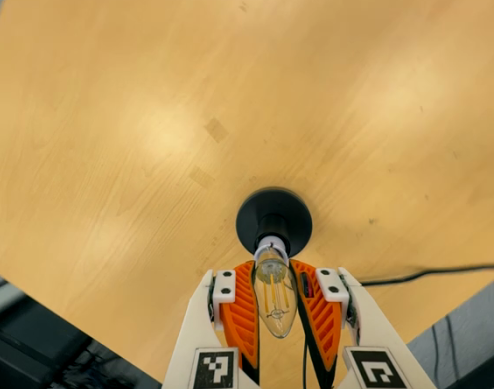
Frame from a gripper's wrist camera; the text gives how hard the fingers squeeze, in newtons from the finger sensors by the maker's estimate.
{"total": 19.3, "left": 17.5, "right": 21.2}